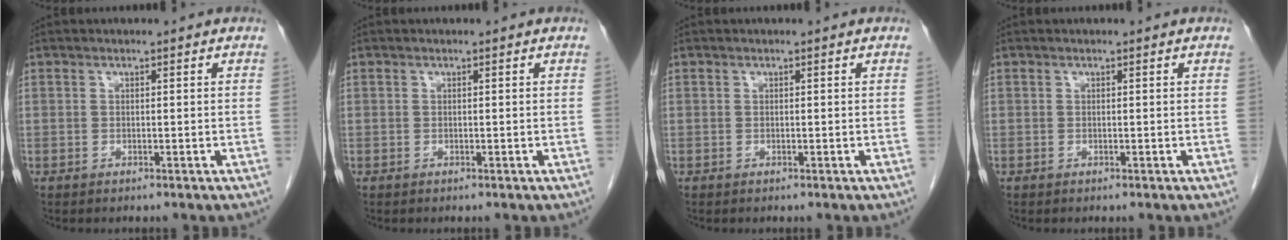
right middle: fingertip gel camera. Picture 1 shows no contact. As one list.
[{"total": 0.0}, {"total": 0.0}, {"total": 0.0}]